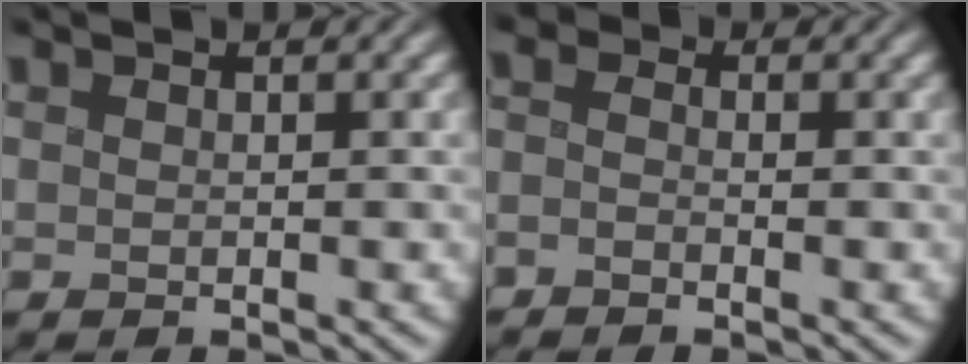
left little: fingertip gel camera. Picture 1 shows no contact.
{"total": 1.4, "force": [-0.6, 1.0, 0.7], "torque": [-0.006, 0.000, -0.031]}